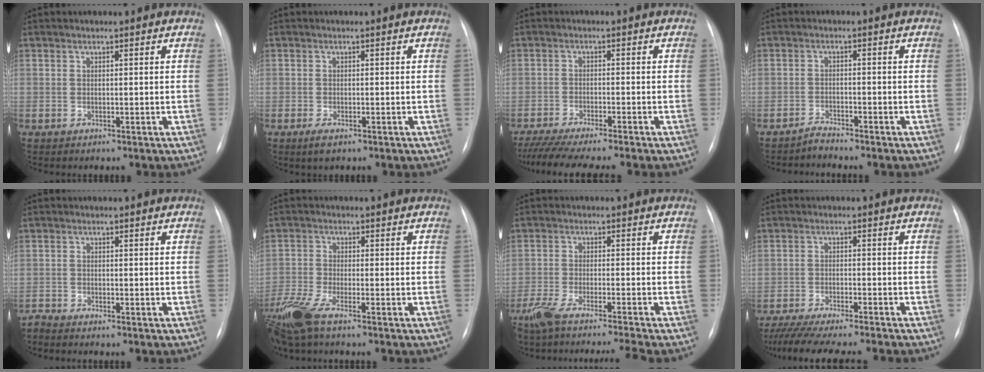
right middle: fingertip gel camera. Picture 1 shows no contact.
{"total": 1.7, "force": [-0.9, 0.6, 1.3], "torque": [-0.026, -0.004, -0.009]}
{"total": 10.0, "force": [-8.6, -0.8, 5.1], "torque": [-0.061, -0.026, -0.135]}
{"total": 1.6, "force": [-1.6, -0.2, -0.2], "torque": [0.007, -0.007, -0.028]}
{"total": 1.2, "force": [-1.1, -0.3, -0.2], "torque": [0.001, -0.007, -0.021]}
{"total": 7.4, "force": [-5.2, 1.2, 5.1], "torque": [-0.120, -0.015, -0.106]}
{"total": 11.2, "force": [-9.5, -1.1, 5.8], "torque": [-0.086, -0.026, -0.152]}
{"total": 14.0, "force": [-12.4, -0.1, 6.6], "torque": [-0.095, -0.031, -0.184]}